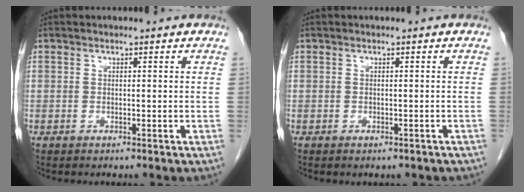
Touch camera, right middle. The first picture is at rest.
{"total": 2.1, "force": [-1.7, 1.0, 0.8], "torque": [-0.011, -0.002, -0.018]}